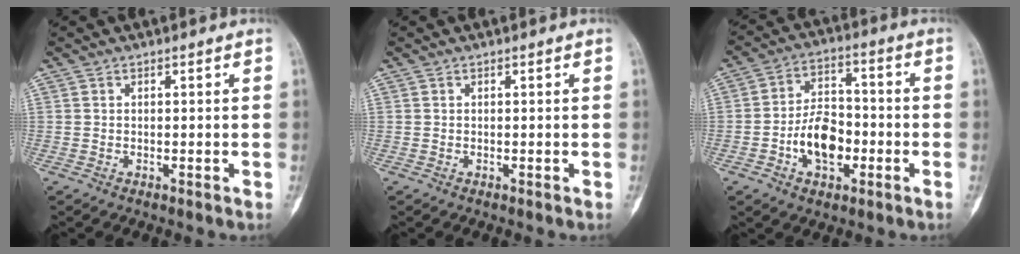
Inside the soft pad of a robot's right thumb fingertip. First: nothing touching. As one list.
[{"total": 0.0}, {"total": 10.7, "force": [-3.1, 6.7, 7.8], "torque": [-0.111, 0.031, -0.056]}]